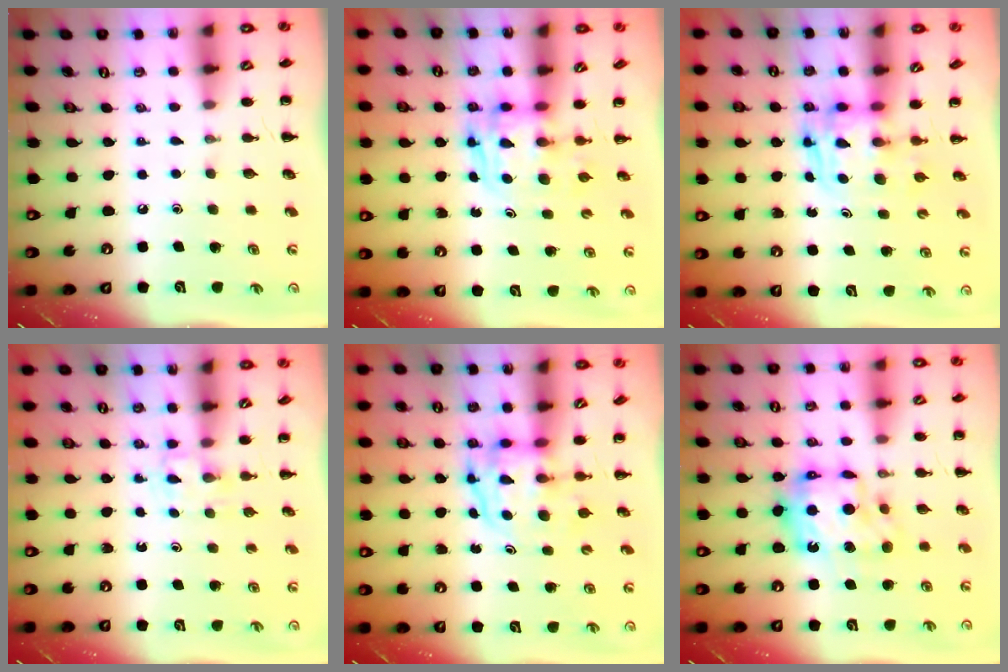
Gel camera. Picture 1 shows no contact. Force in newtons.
{"total": 2.7, "press": 2.7, "slide": 0.2}
{"total": 2.6, "press": 2.6, "slide": 0.2}
{"total": 2.6, "press": 2.4, "slide": 1.0}
{"total": 4.0, "press": 3.9, "slide": 0.7}
{"total": 13.6, "press": 13.5, "slide": 1.5}